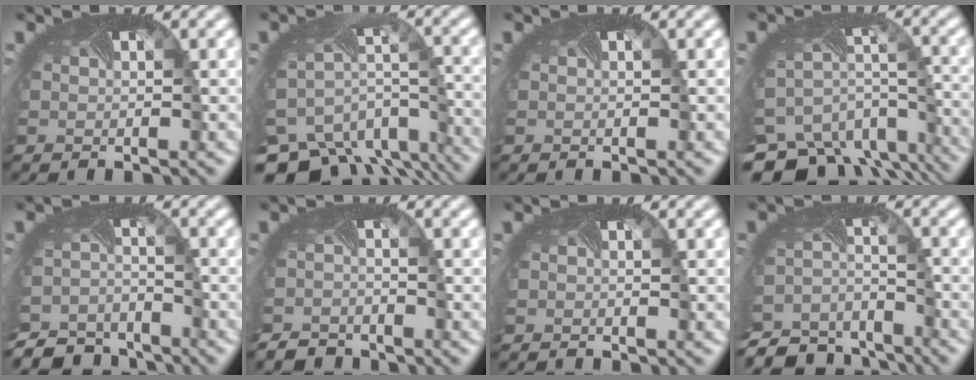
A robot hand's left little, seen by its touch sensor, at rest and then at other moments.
{"total": 12.7, "force": [-10.0, 6.1, 4.9], "torque": [-0.104, -0.035, -0.119]}
{"total": 0.0}
{"total": 12.9, "force": [-10.1, 6.4, 4.8], "torque": [-0.091, -0.031, -0.122]}
{"total": 6.0, "force": [-5.8, 1.4, 0.1], "torque": [-0.006, -0.023, -0.104]}
{"total": 2.9, "force": [-2.8, 0.6, -0.2], "torque": [0.000, -0.018, -0.056]}
{"total": 0.9, "force": [-0.8, -0.4, -0.1], "torque": [-0.002, -0.010, -0.014]}
{"total": 7.0, "force": [-6.7, 1.9, 0.8], "torque": [-0.019, -0.021, -0.118]}